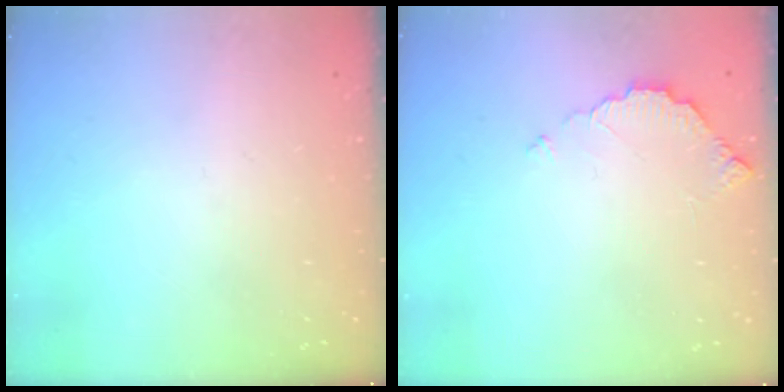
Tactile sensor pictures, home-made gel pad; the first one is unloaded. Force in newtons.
{"total": 3.5, "press": 3.5, "slide": 0.2}